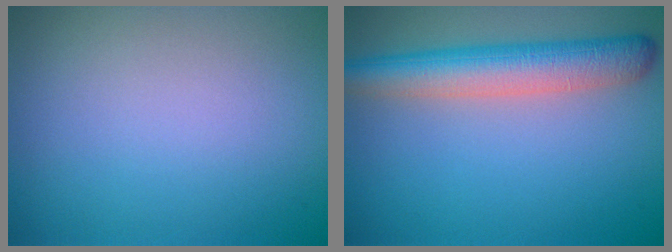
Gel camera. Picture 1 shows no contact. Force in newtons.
{"total": 5.5, "press": 5.5, "slide": 0.2}